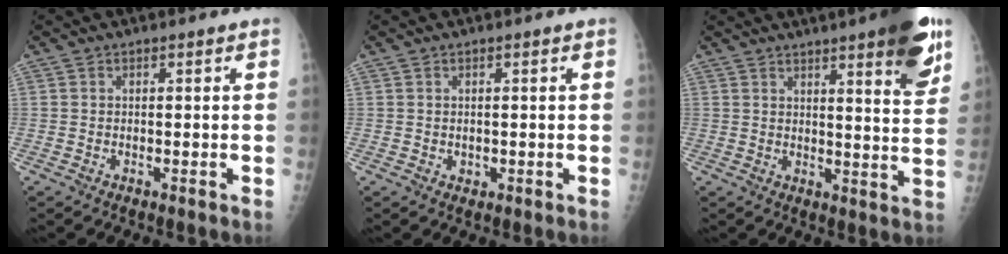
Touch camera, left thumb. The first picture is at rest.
{"total": 0.9, "force": [0.1, 0.8, 0.4], "torque": [-0.006, -0.001, 0.005]}
{"total": 13.9, "force": [8.1, 2.5, 11.0], "torque": [-0.123, -0.038, 0.101]}